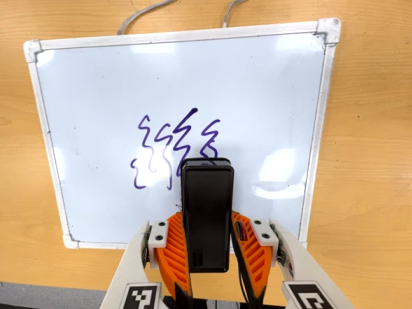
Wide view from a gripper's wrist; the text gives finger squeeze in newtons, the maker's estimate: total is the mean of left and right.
{"total": 5.0, "left": 3.6, "right": 6.4}